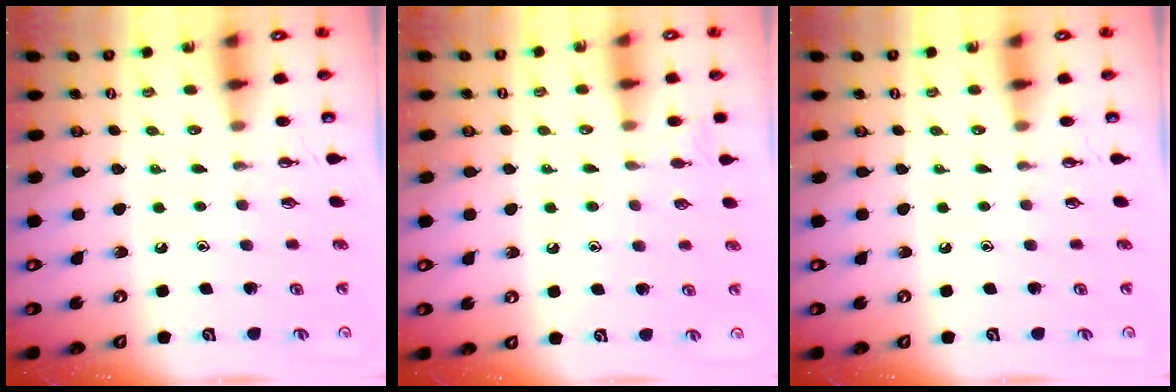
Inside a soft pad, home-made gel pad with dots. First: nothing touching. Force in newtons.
{"total": 6.8, "press": 6.7, "slide": 0.7}
{"total": 0.0}